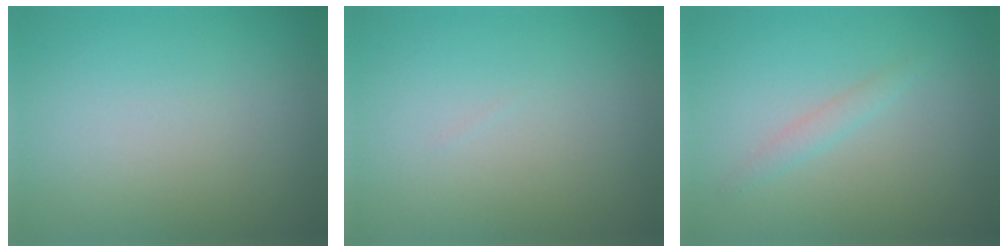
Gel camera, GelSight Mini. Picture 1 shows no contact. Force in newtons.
{"total": 0.0}
{"total": 1.1, "press": 1.1, "slide": 0.1}